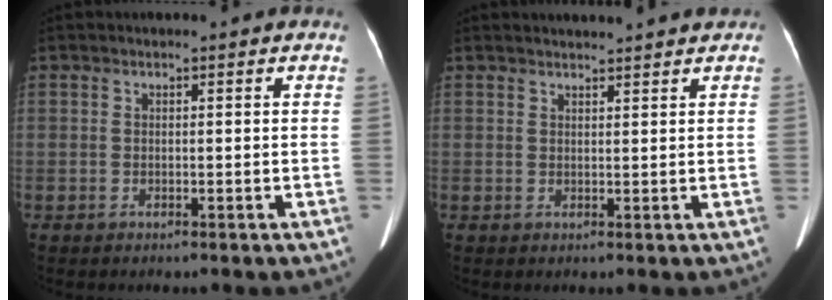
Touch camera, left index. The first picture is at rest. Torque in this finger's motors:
{"motor_torque": [0.10, 0.10, -0.02, -0.01]}